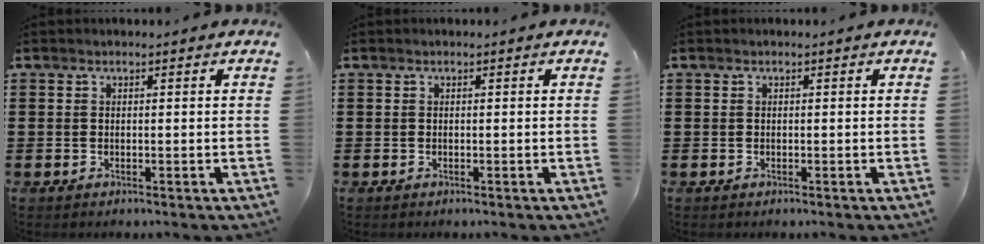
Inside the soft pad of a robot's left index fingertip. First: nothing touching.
{"total": 0.0}
{"total": 0.0}